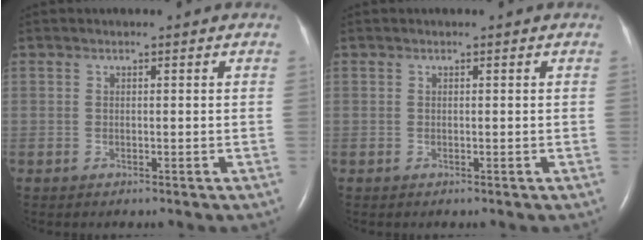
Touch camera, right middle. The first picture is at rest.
{"total": 0.0}